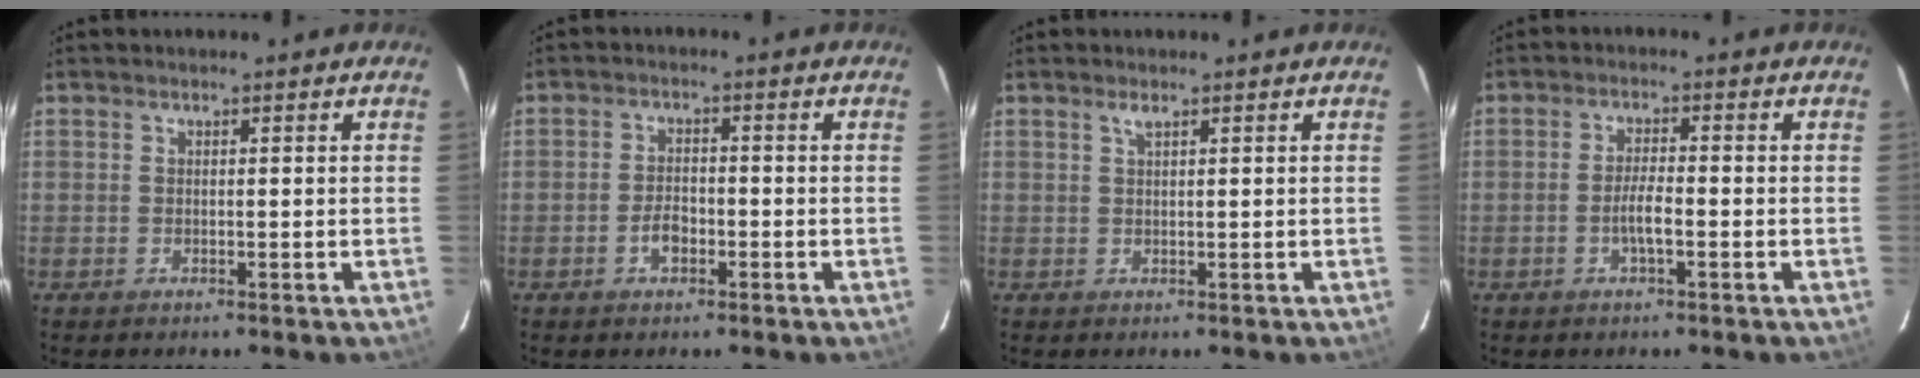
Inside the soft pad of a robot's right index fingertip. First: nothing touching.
{"total": 3.4, "force": [-1.6, 2.0, 2.3], "torque": [-0.046, 0.002, -0.027]}
{"total": 0.9, "force": [0.6, 0.1, 0.6], "torque": [-0.013, 0.002, 0.011]}
{"total": 3.5, "force": [-1.4, 0.5, 3.2], "torque": [-0.064, 0.000, -0.026]}